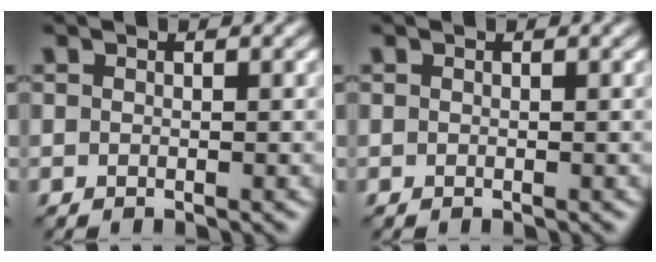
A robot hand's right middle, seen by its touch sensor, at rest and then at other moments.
{"total": 0.0}